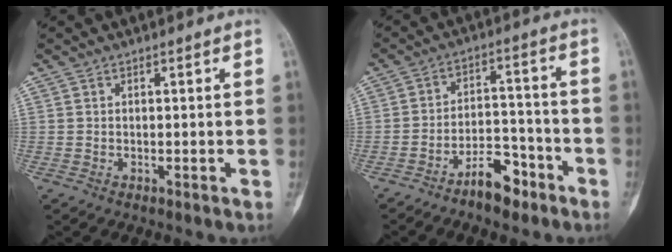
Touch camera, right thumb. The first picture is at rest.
{"total": 7.7, "force": [-5.4, 3.4, 4.3], "torque": [-0.057, 0.052, -0.092]}